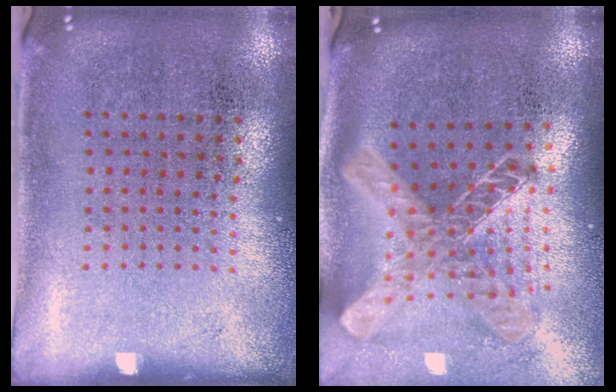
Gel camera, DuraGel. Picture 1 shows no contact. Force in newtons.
{"total": 2.1, "press": 1.7, "slide": 1.2}